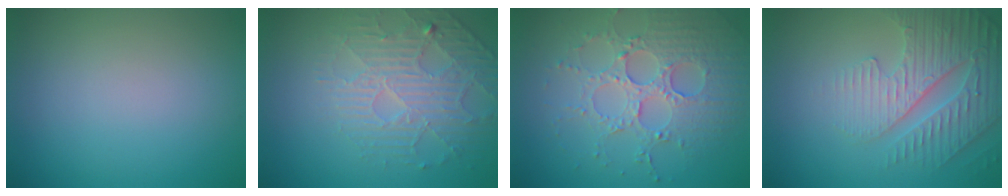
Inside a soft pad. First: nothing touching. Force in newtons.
{"total": 4.6, "press": 3.6, "slide": 3.0}
{"total": 4.8, "press": 4.4, "slide": 2.0}
{"total": 4.6, "press": 4.1, "slide": 2.0}